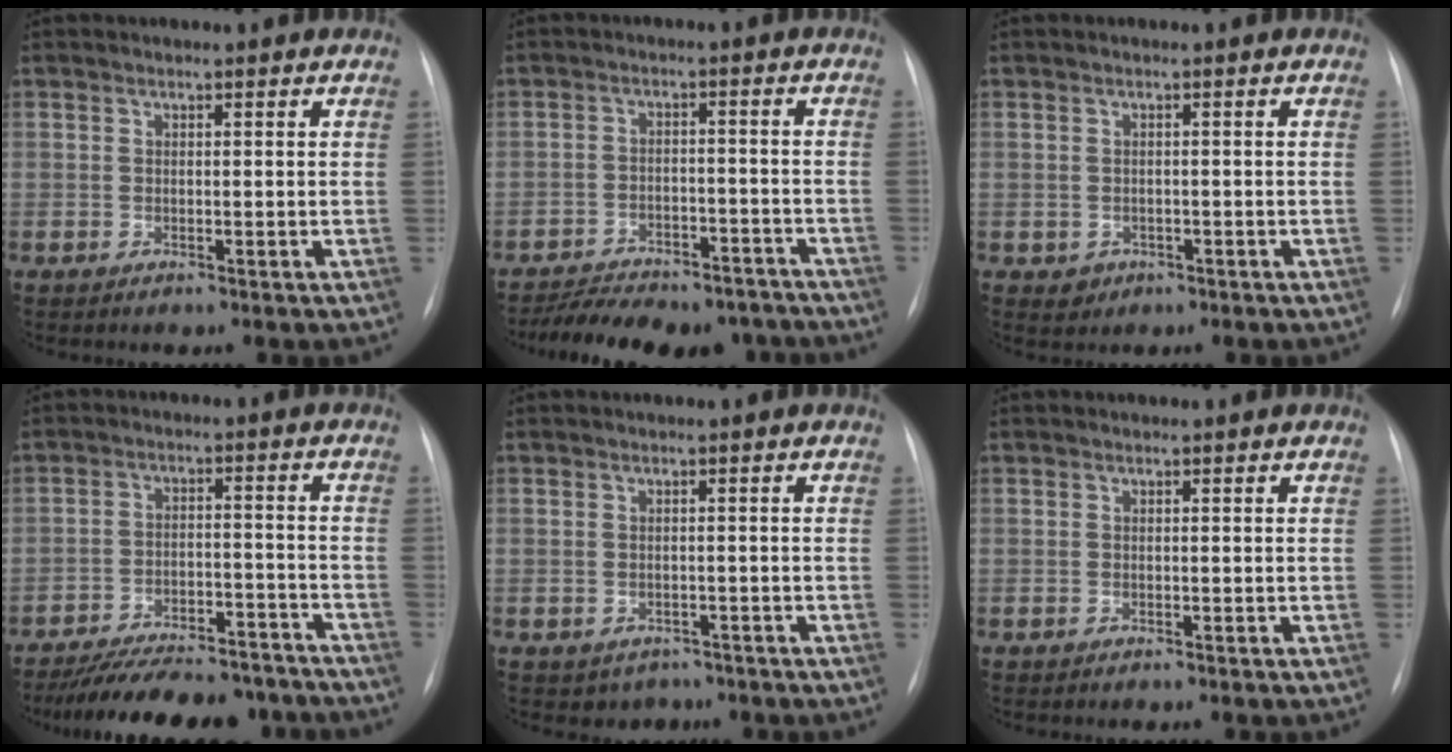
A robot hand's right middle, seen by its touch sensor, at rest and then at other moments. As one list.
[{"total": 16.8, "force": [-14.7, 5.9, 5.8], "torque": [-0.112, 0.010, -0.196]}, {"total": 1.9, "force": [-0.8, 1.7, 0.3], "torque": [-0.002, 0.005, -0.006]}, {"total": 18.2, "force": [-16.2, 5.0, 6.7], "torque": [-0.111, 0.009, -0.227]}, {"total": 3.2, "force": [-2.1, 2.3, 0.5], "torque": [-0.004, 0.008, -0.023]}, {"total": 0.0}]